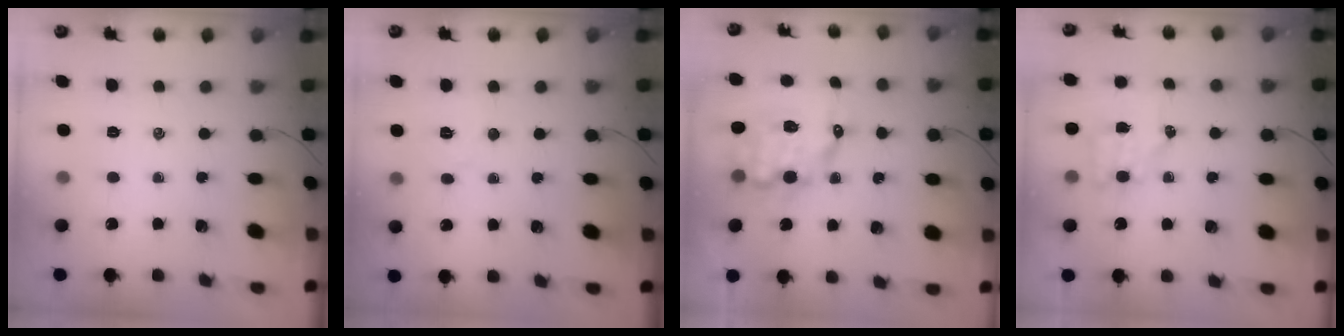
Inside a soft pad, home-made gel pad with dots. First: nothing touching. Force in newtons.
{"total": 4.0, "press": 3.9, "slide": 0.9}
{"total": 10.7, "press": 10.4, "slide": 2.5}
{"total": 5.4, "press": 5.3, "slide": 0.7}